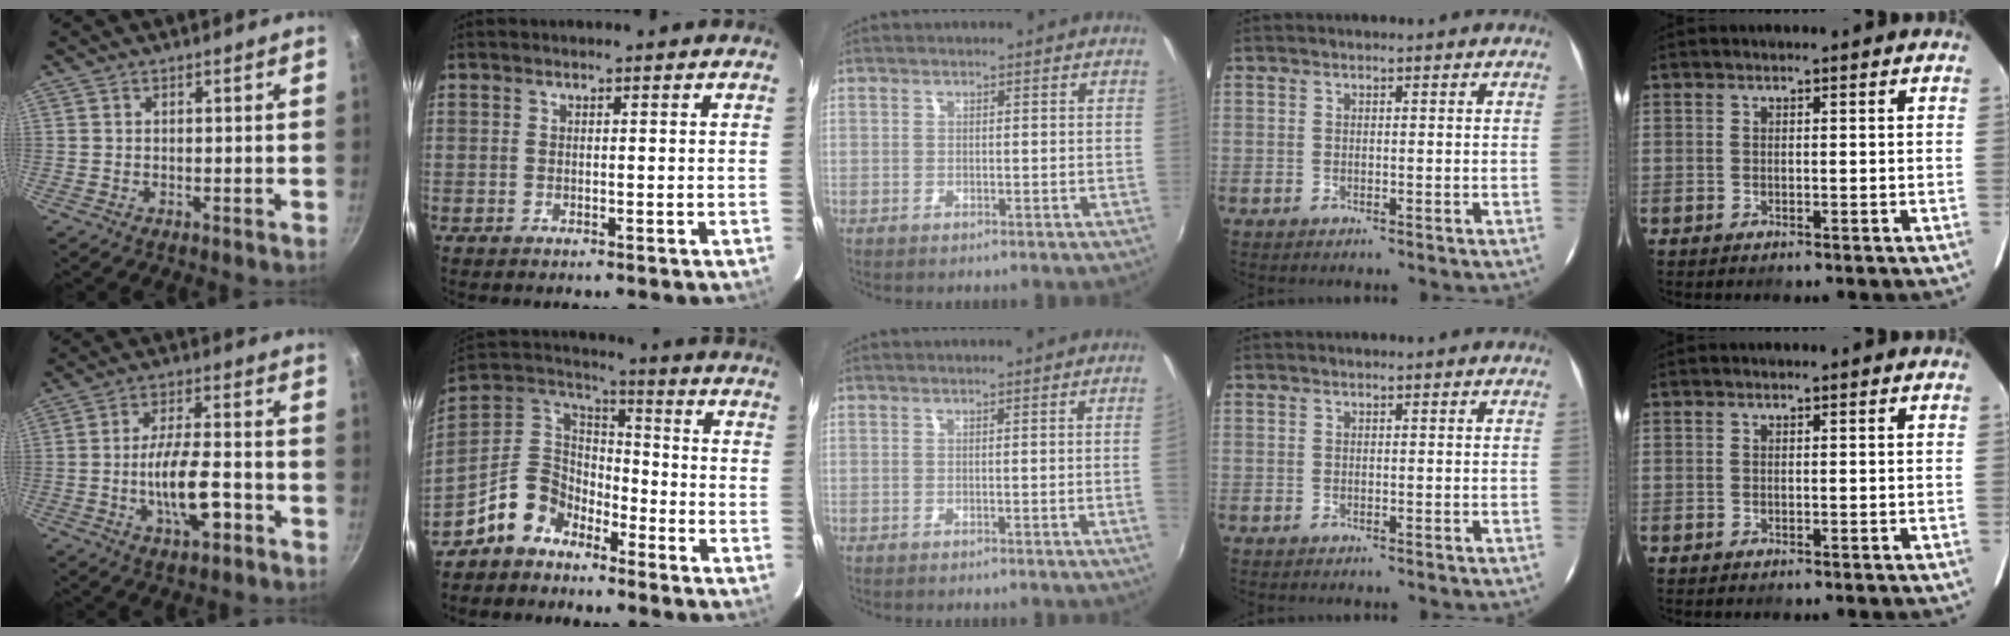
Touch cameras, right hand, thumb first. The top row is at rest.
{"thumb": {"total": 11.2, "force": [-3.9, 4.2, 9.6], "torque": [-0.158, 0.026, -0.067]}, "index": {"total": 10.6, "force": [-7.2, 6.7, 3.7], "torque": [-0.090, 0.041, -0.146]}, "middle": {"total": 1.7, "force": [0.0, -1.1, 1.4], "torque": [-0.012, -0.012, 0.003]}}